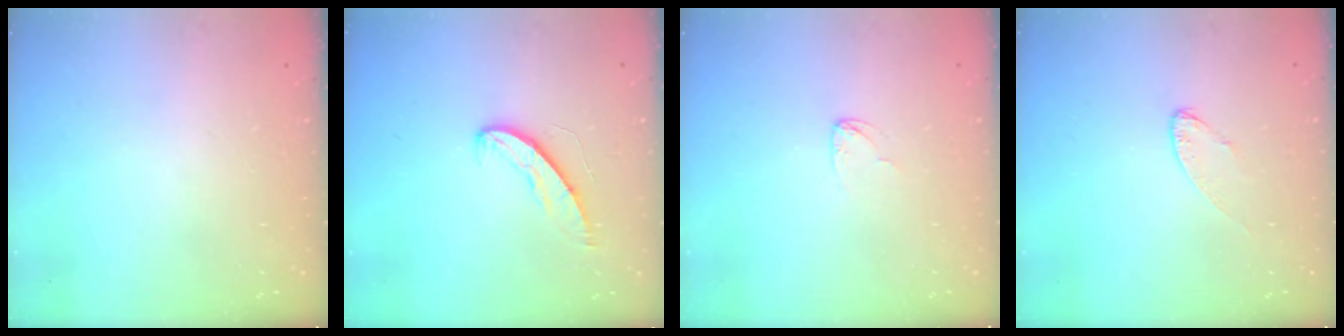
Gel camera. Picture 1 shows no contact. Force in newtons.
{"total": 6.8, "press": 6.8, "slide": 0.5}
{"total": 2.9, "press": 2.9, "slide": 0.2}
{"total": 5.1, "press": 5.1, "slide": 0.4}